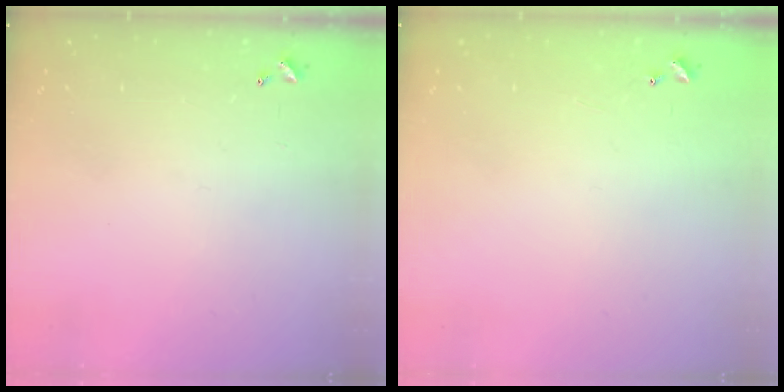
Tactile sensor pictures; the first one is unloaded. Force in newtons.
{"total": 5.0, "press": 5.0, "slide": 0.6}